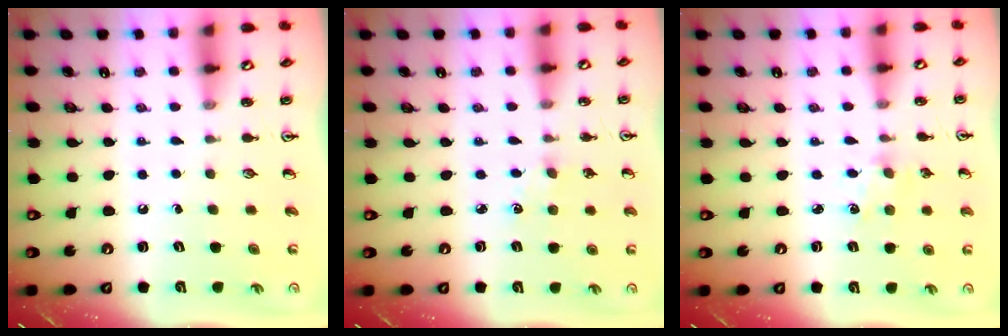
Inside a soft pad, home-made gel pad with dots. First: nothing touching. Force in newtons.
{"total": 3.3, "press": 3.3, "slide": 0.5}
{"total": 1.9, "press": 1.8, "slide": 0.3}